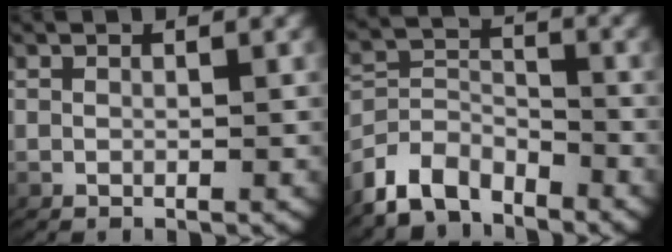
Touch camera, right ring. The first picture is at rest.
{"total": 6.8, "force": [-4.3, 4.6, 2.6], "torque": [-0.059, -0.037, -0.066]}